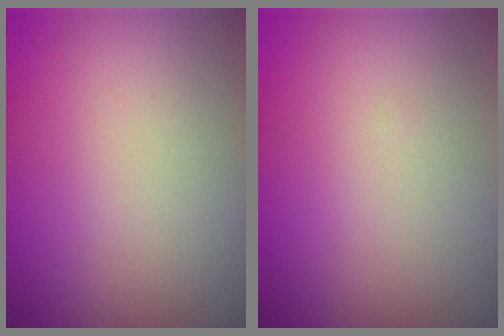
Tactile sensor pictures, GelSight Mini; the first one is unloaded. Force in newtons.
{"total": 0.0}